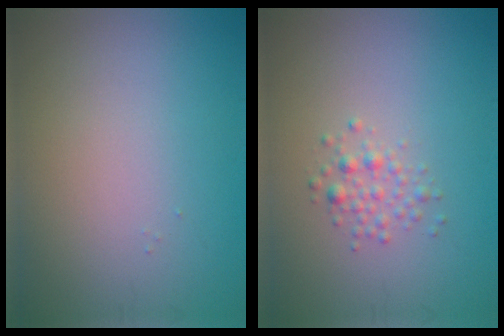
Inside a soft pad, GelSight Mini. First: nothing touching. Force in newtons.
{"total": 1.5, "press": 1.5, "slide": 0.0}